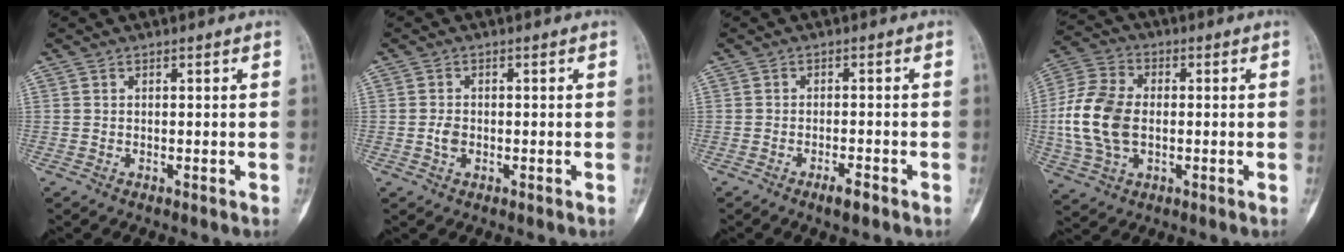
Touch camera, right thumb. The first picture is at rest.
{"total": 2.0, "force": [-0.4, 1.4, 1.4], "torque": [-0.025, 0.003, -0.009]}
{"total": 2.8, "force": [-1.9, 0.7, 2.1], "torque": [-0.035, 0.007, -0.033]}
{"total": 14.0, "force": [-0.6, 9.1, 10.6], "torque": [-0.223, 0.013, -0.009]}